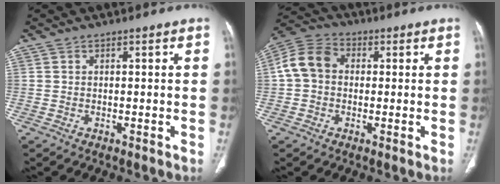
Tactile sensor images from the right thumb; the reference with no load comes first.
{"total": 8.8, "force": [0.6, 7.1, 5.3], "torque": [-0.098, 0.029, -0.001]}